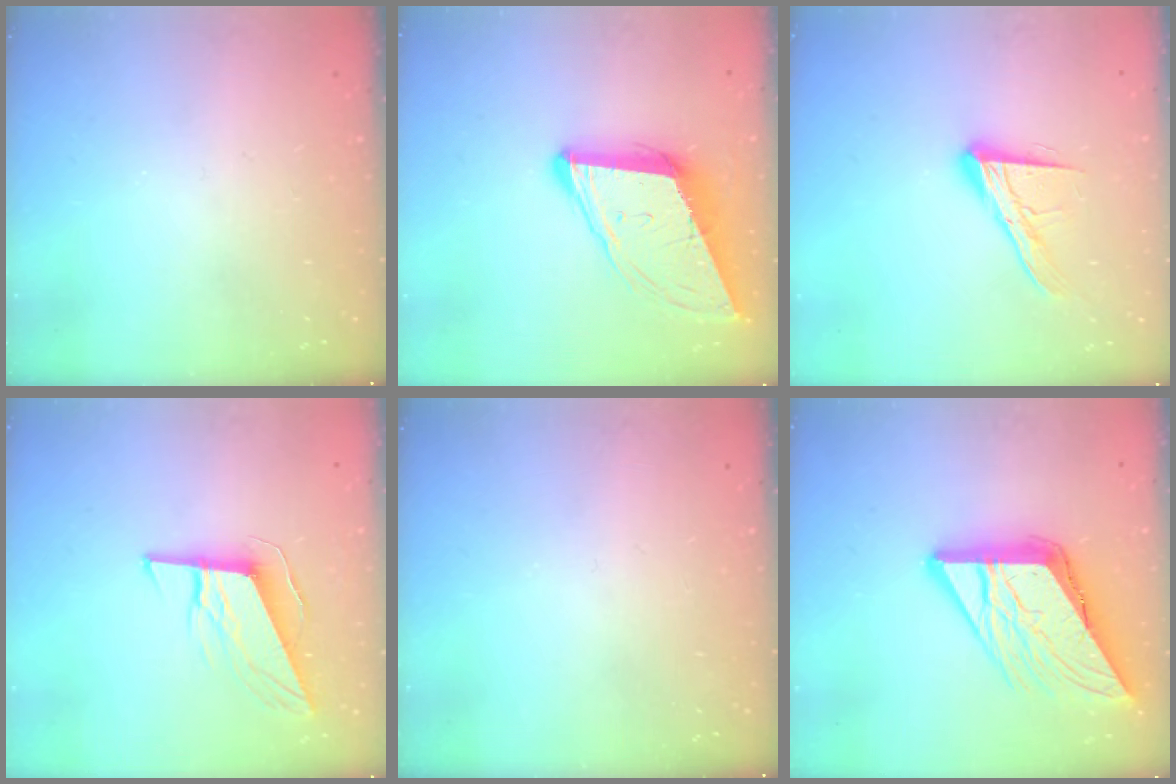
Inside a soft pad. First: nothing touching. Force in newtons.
{"total": 12.6, "press": 12.0, "slide": 3.9}
{"total": 14.2, "press": 14.1, "slide": 1.1}
{"total": 10.3, "press": 10.0, "slide": 2.8}
{"total": 0.0}
{"total": 16.6, "press": 16.5, "slide": 1.7}